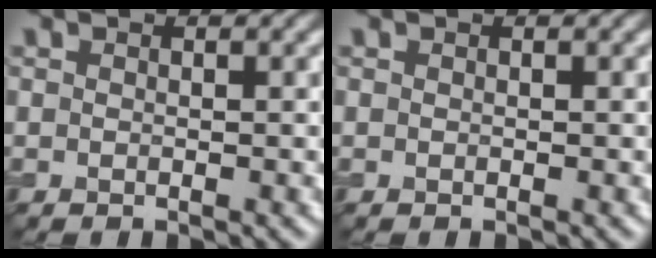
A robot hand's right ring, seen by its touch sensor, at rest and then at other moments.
{"total": 0.0}